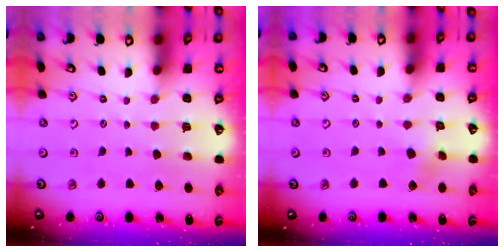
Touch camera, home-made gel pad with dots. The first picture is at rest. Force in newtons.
{"total": 5.4, "press": 5.3, "slide": 0.9}